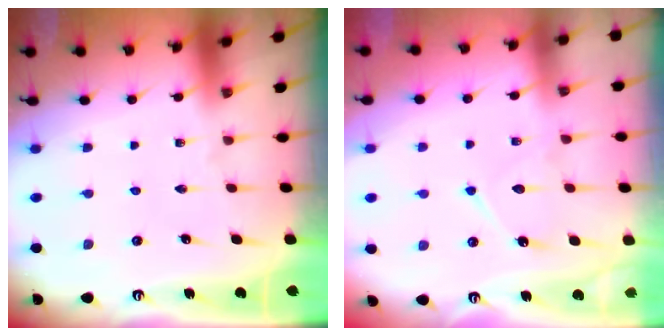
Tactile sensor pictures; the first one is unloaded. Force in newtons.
{"total": 8.8, "press": 8.8, "slide": 0.9}